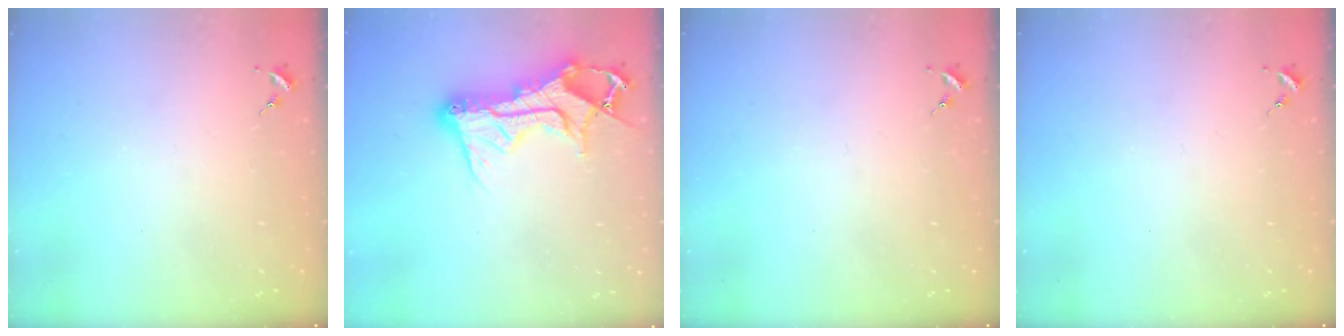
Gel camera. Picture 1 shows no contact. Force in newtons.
{"total": 17.1, "press": 17.1, "slide": 1.5}
{"total": 0.0}
{"total": 0.0}